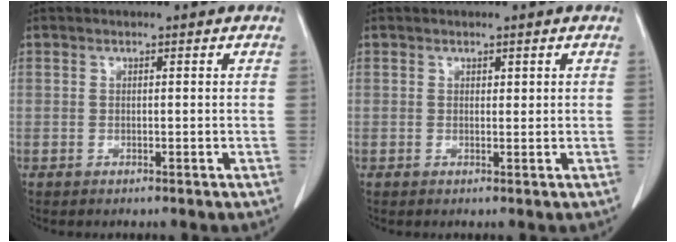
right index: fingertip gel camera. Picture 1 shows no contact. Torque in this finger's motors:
{"motor_torque": [-0.28, 0.15, -0.01, -0.01]}